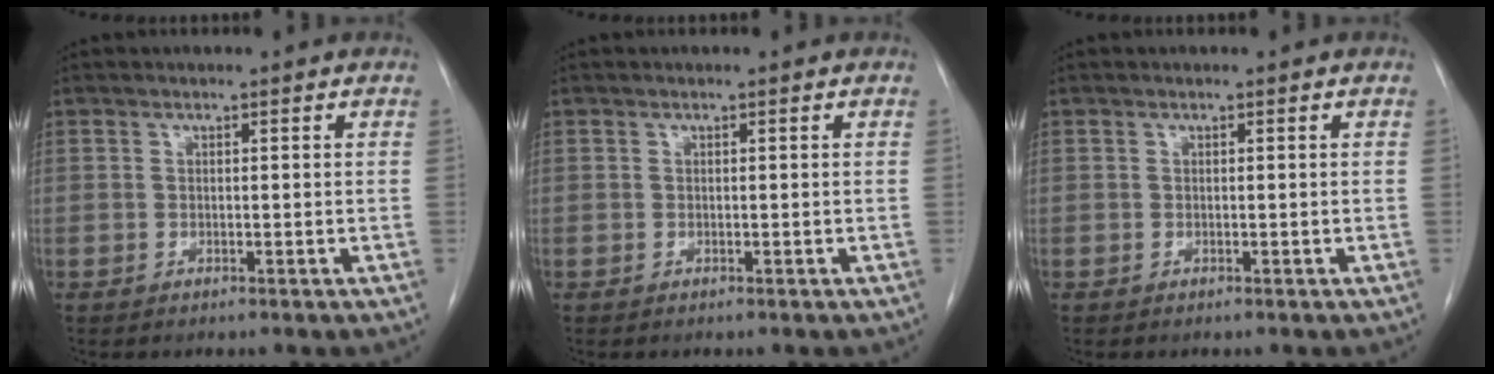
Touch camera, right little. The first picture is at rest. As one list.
[{"total": 0.0}, {"total": 0.0}]